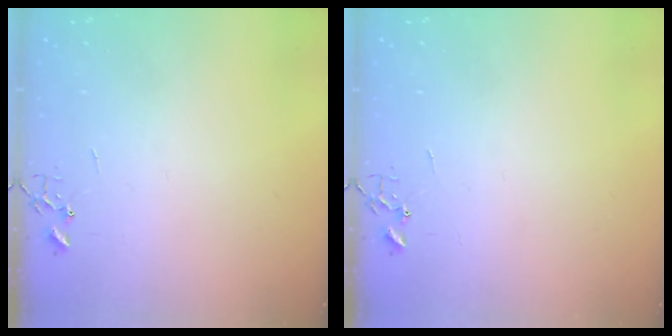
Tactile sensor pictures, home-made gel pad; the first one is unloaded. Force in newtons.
{"total": 0.0}